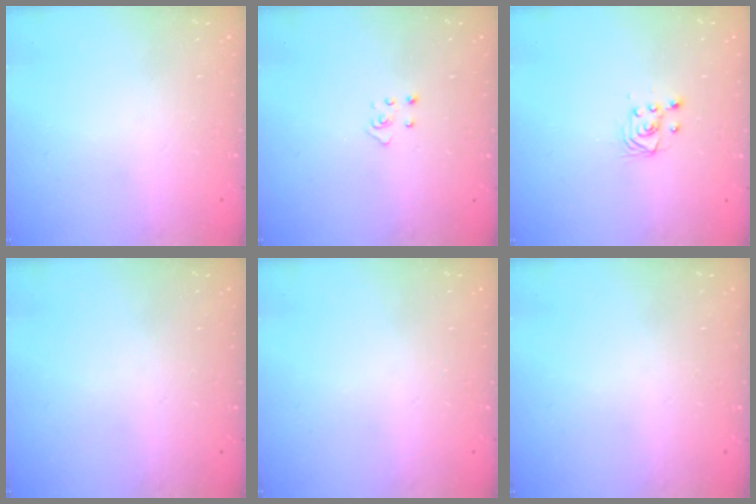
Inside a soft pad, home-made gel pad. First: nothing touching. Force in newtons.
{"total": 2.5, "press": 2.4, "slide": 0.3}
{"total": 2.9, "press": 2.6, "slide": 1.3}
{"total": 0.0}
{"total": 0.0}
{"total": 0.0}